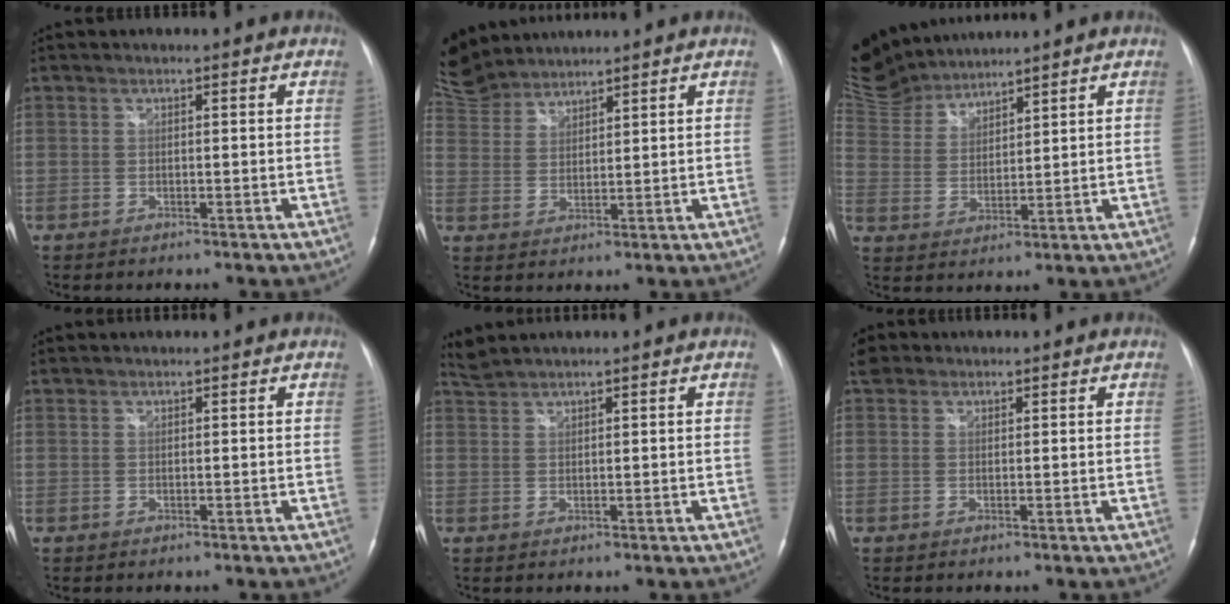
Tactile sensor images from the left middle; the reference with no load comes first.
{"total": 8.6, "force": [8.2, 2.2, 1.1], "torque": [-0.035, 0.017, 0.170]}
{"total": 10.3, "force": [10.1, 1.6, 1.3], "torque": [-0.043, 0.013, 0.216]}
{"total": 1.1, "force": [1.1, 0.3, -0.1], "torque": [-0.005, 0.015, 0.023]}
{"total": 2.3, "force": [2.3, -0.2, -0.2], "torque": [-0.010, 0.015, 0.056]}
{"total": 2.9, "force": [2.0, 1.9, 0.6], "torque": [-0.017, 0.021, 0.036]}